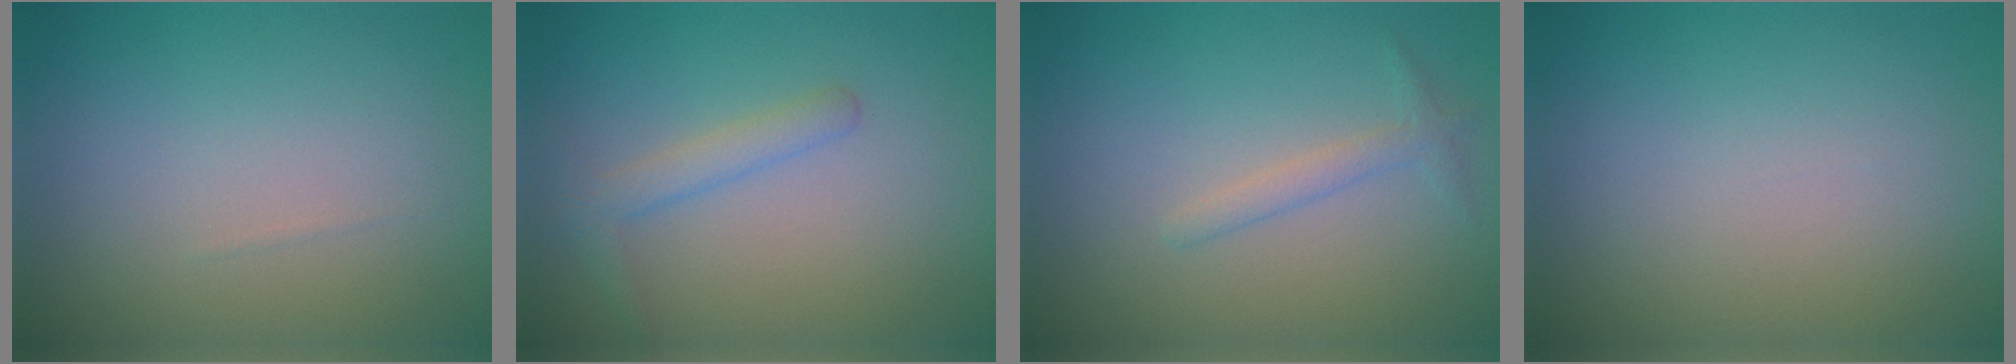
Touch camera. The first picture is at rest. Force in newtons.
{"total": 2.0, "press": 1.9, "slide": 0.1}
{"total": 1.4, "press": 1.4, "slide": 0.1}
{"total": 0.0}